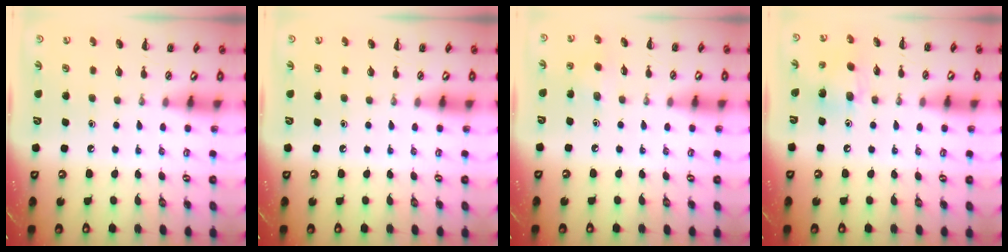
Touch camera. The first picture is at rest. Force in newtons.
{"total": 0.0}
{"total": 3.3, "press": 3.2, "slide": 1.0}
{"total": 8.3, "press": 8.3, "slide": 0.6}